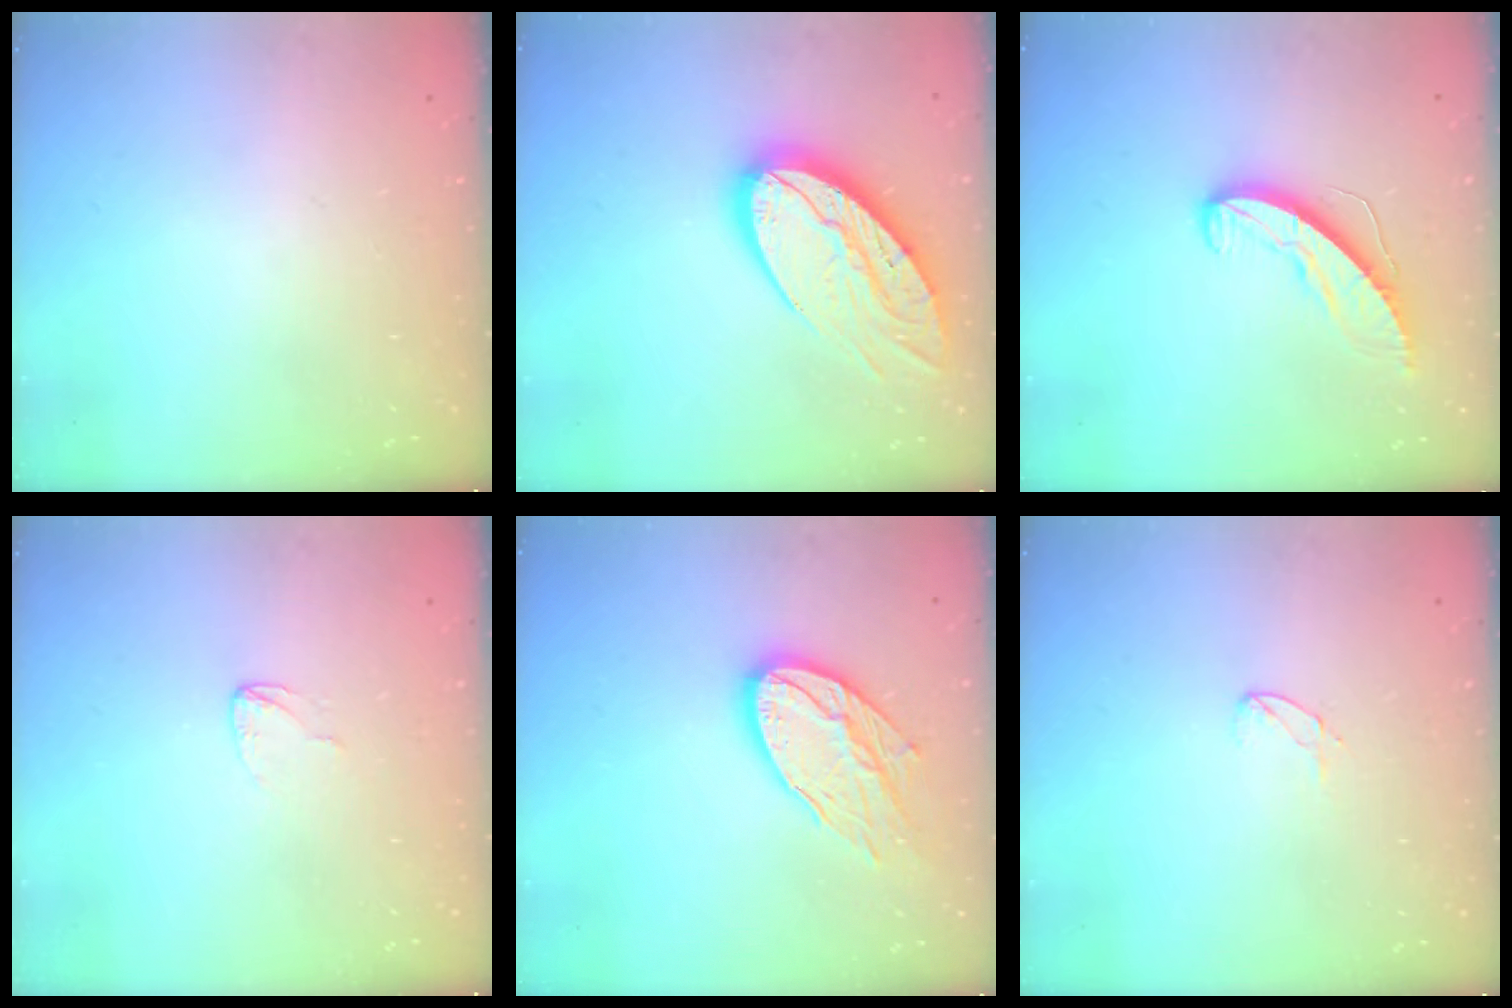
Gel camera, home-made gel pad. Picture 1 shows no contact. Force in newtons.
{"total": 19.1, "press": 19.1, "slide": 1.4}
{"total": 9.5, "press": 9.5, "slide": 0.7}
{"total": 2.6, "press": 2.6, "slide": 0.0}
{"total": 15.3, "press": 15.2, "slide": 1.2}
{"total": 3.7, "press": 3.7, "slide": 0.3}